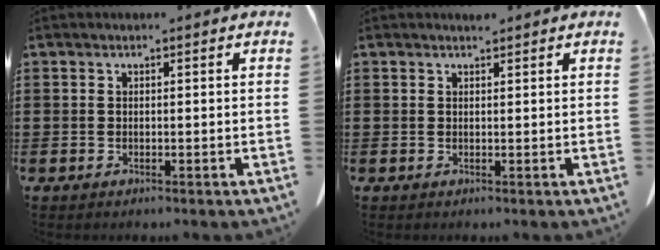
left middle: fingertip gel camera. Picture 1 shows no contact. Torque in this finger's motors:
{"motor_torque": [0.00, 0.01, 0.00, 0.00]}